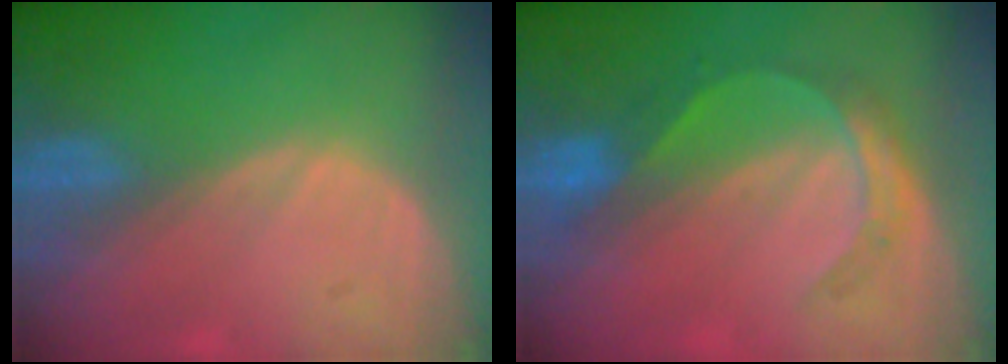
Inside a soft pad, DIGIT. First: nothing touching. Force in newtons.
{"total": 5.1, "press": 4.9, "slide": 1.4}